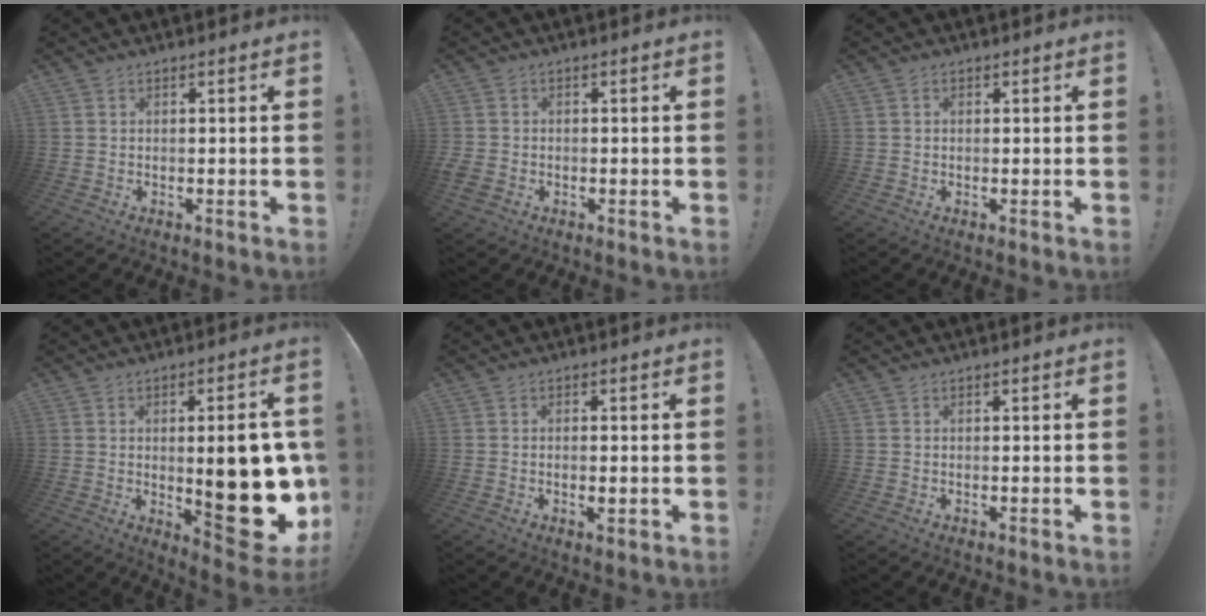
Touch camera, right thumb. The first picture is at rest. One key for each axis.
{"total": 2.9, "fx": -0.9, "fy": 2.3, "fz": 1.4, "tx": -0.044, "ty": 0.003, "tz": -0.016}
{"total": 0.7, "fx": -0.2, "fy": 0.6, "fz": 0.2, "tx": -0.008, "ty": 0.005, "tz": -0.004}
{"total": 21.0, "fx": -1.5, "fy": 7.5, "fz": 19.5, "tx": -0.229, "ty": -0.016, "tz": -0.008}
{"total": 1.8, "fx": -0.3, "fy": 0.4, "fz": 1.7, "tx": -0.020, "ty": -0.003, "tz": -0.006}
{"total": 0.0}